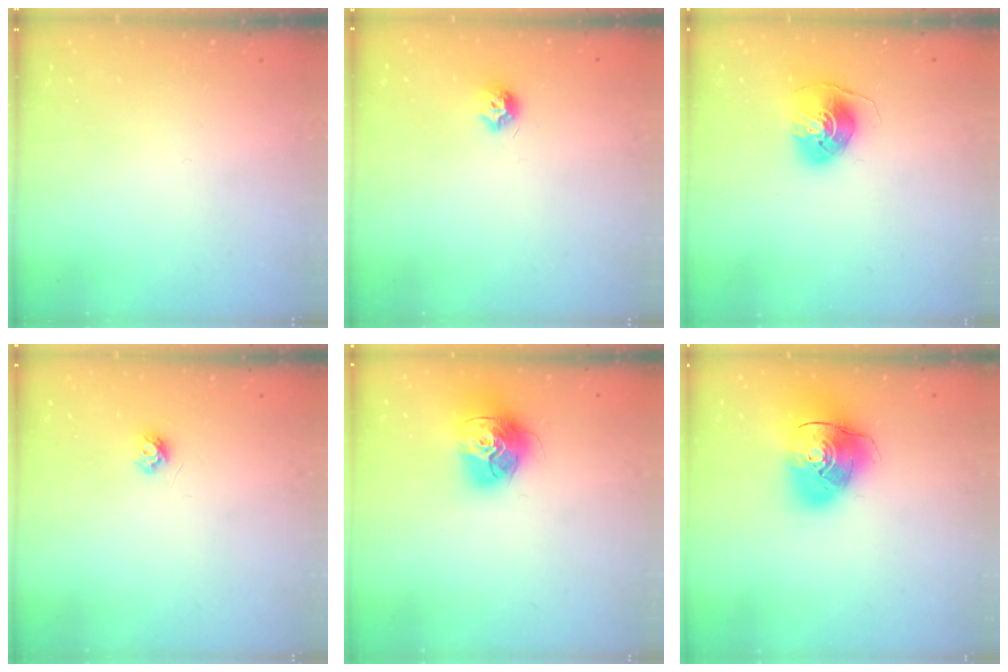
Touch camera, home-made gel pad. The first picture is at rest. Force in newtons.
{"total": 6.5, "press": 6.5, "slide": 0.3}
{"total": 8.3, "press": 8.3, "slide": 0.4}
{"total": 3.9, "press": 3.8, "slide": 0.7}
{"total": 15.4, "press": 15.3, "slide": 1.5}
{"total": 14.0, "press": 13.8, "slide": 2.4}